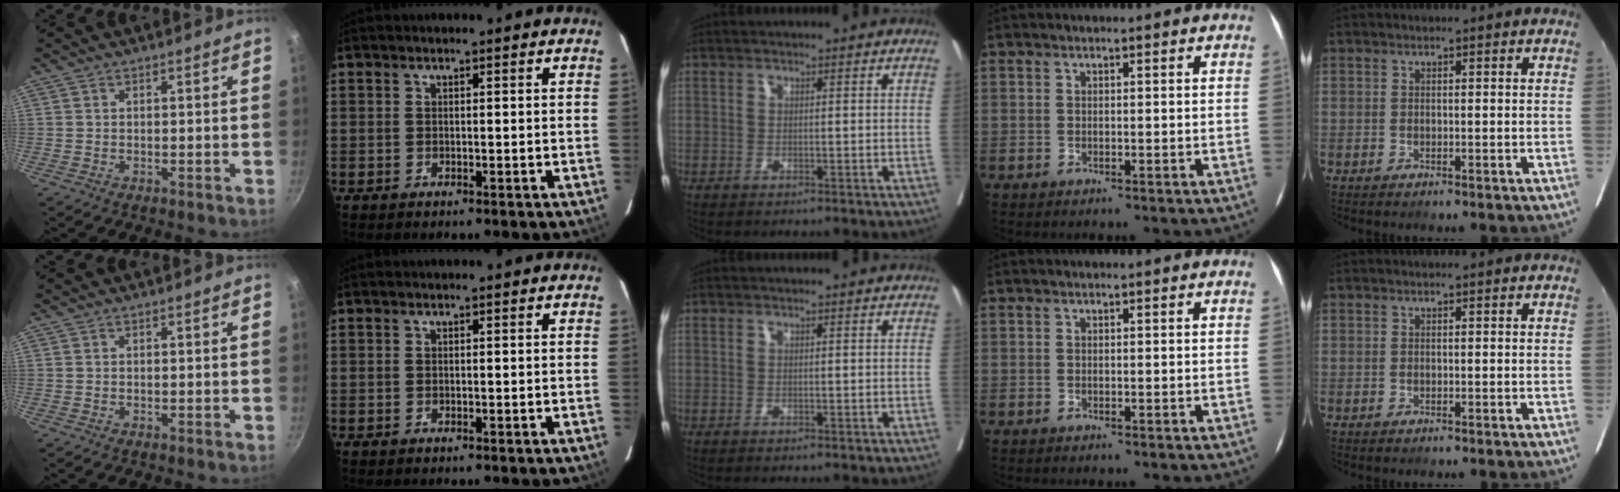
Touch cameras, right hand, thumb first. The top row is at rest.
{}